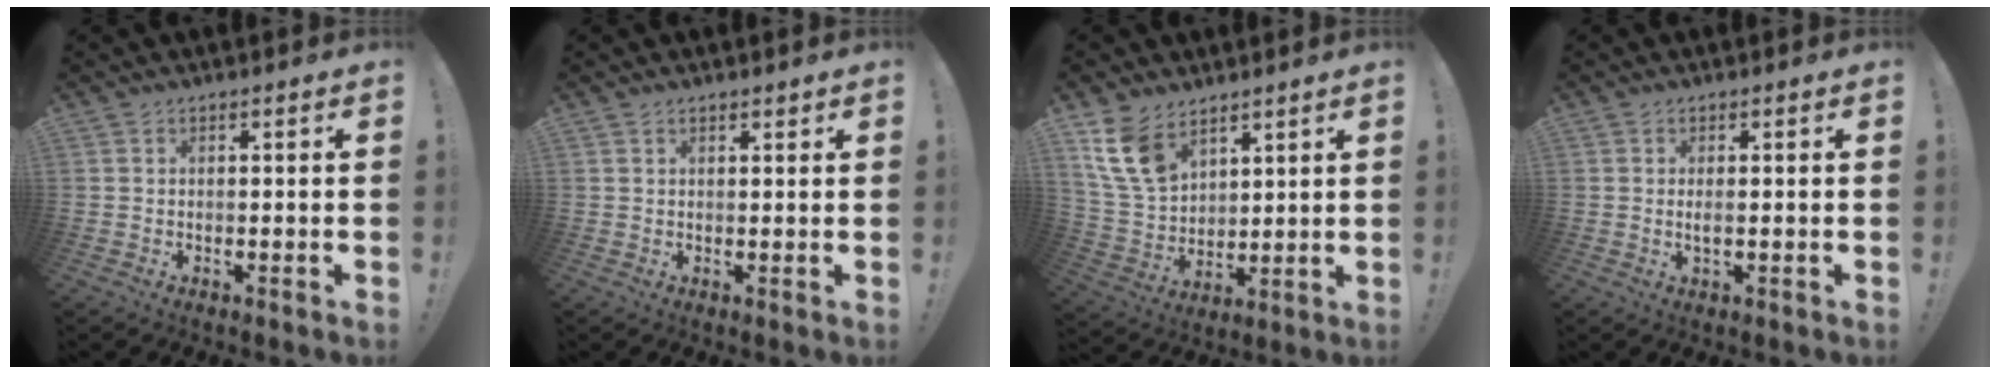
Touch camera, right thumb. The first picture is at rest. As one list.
[{"total": 1.3, "force": [1.1, 0.5, 0.5], "torque": [0.004, -0.007, 0.017]}, {"total": 13.5, "force": [8.2, 8.4, 6.8], "torque": [-0.139, -0.038, 0.164]}, {"total": 1.7, "force": [-0.1, 0.4, 1.7], "torque": [-0.028, -0.002, -0.003]}]